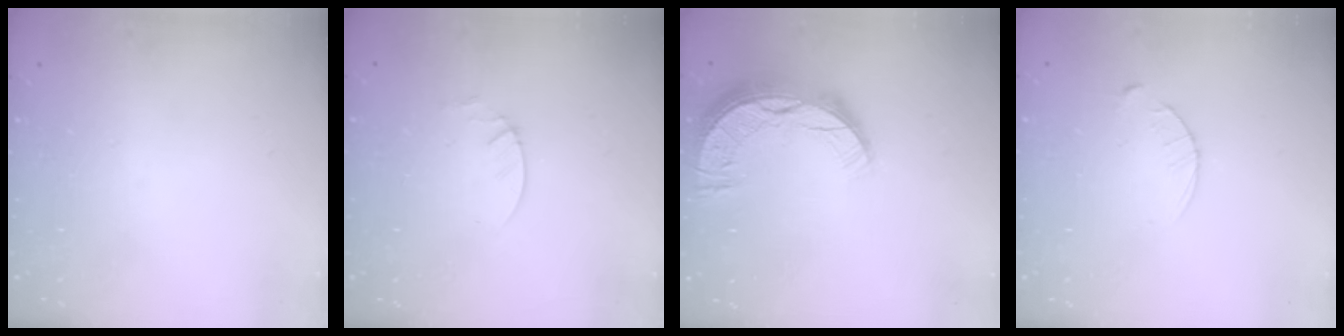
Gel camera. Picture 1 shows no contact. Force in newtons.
{"total": 2.1, "press": 2.1, "slide": 0.2}
{"total": 12.3, "press": 12.2, "slide": 0.9}
{"total": 4.0, "press": 4.0, "slide": 0.5}